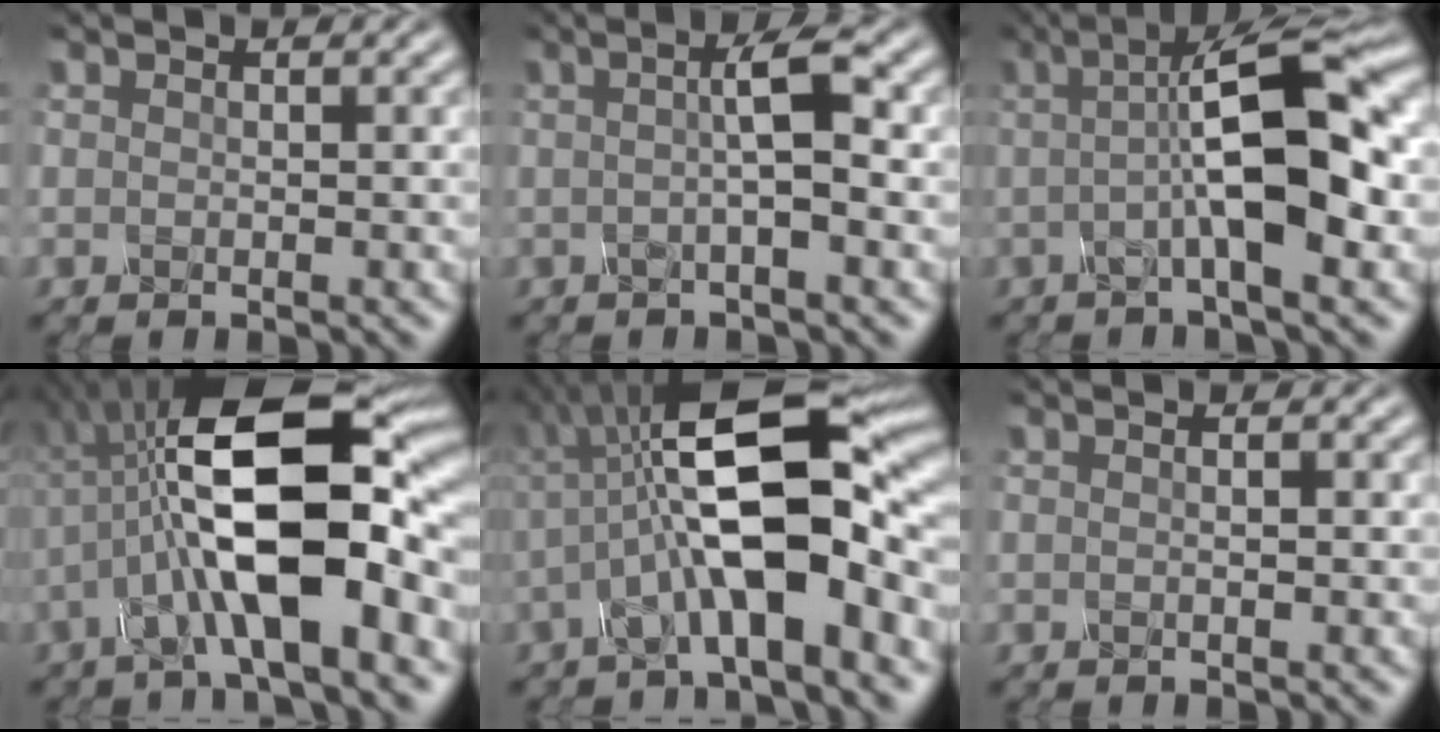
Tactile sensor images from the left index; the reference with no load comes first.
{"total": 3.8, "force": [0.4, 0.6, 3.7], "torque": [-0.057, 0.003, 0.001]}
{"total": 9.2, "force": [0.2, 2.1, 8.9], "torque": [-0.129, 0.021, -0.011]}
{"total": 13.7, "force": [-1.0, 5.4, 12.6], "torque": [-0.200, 0.011, -0.029]}
{"total": 13.6, "force": [-0.9, 4.9, 12.6], "torque": [-0.204, 0.014, -0.027]}
{"total": 1.9, "force": [0.6, 1.0, 1.6], "torque": [0.001, 0.002, -0.016]}